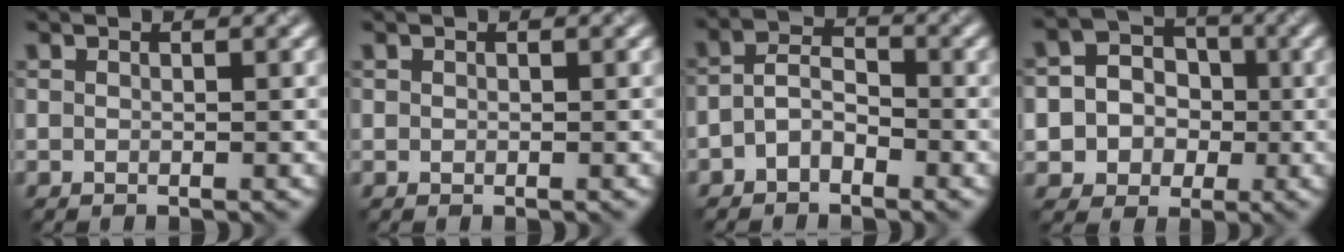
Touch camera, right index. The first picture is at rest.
{"total": 0.0}
{"total": 2.7, "force": [-1.2, 1.5, 1.8], "torque": [-0.036, 0.009, -0.031]}
{"total": 6.9, "force": [-1.3, 6.5, 1.9], "torque": [-0.027, 0.014, -0.042]}